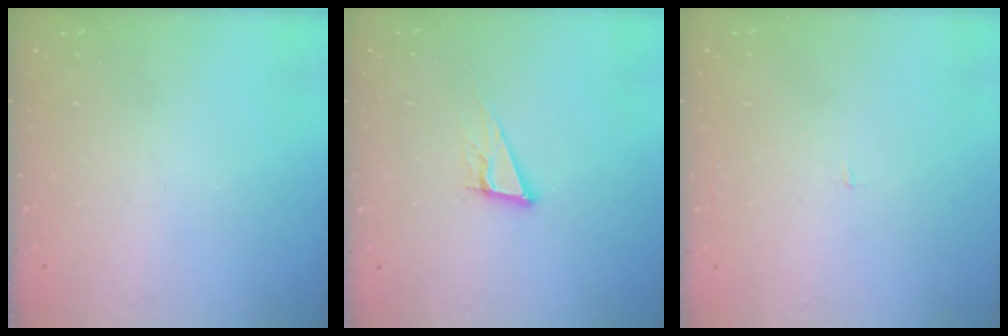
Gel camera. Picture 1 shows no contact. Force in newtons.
{"total": 7.6, "press": 7.3, "slide": 2.3}
{"total": 1.2, "press": 1.2, "slide": 0.1}